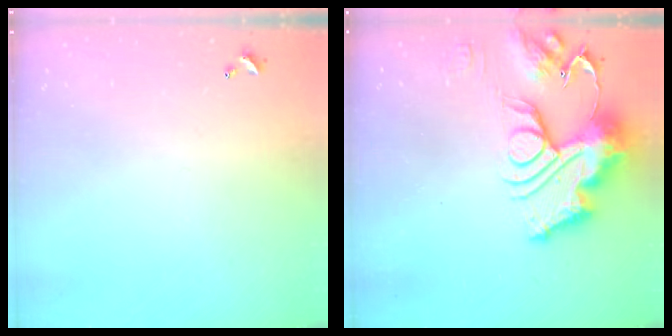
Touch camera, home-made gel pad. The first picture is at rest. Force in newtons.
{"total": 17.9, "press": 17.8, "slide": 1.9}